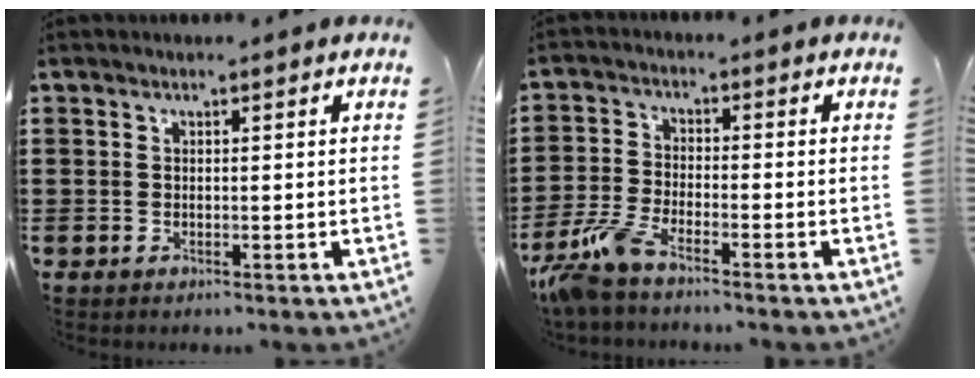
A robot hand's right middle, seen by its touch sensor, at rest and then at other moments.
{"total": 6.0, "force": [-4.8, 0.8, 3.6], "torque": [-0.107, -0.018, -0.099]}